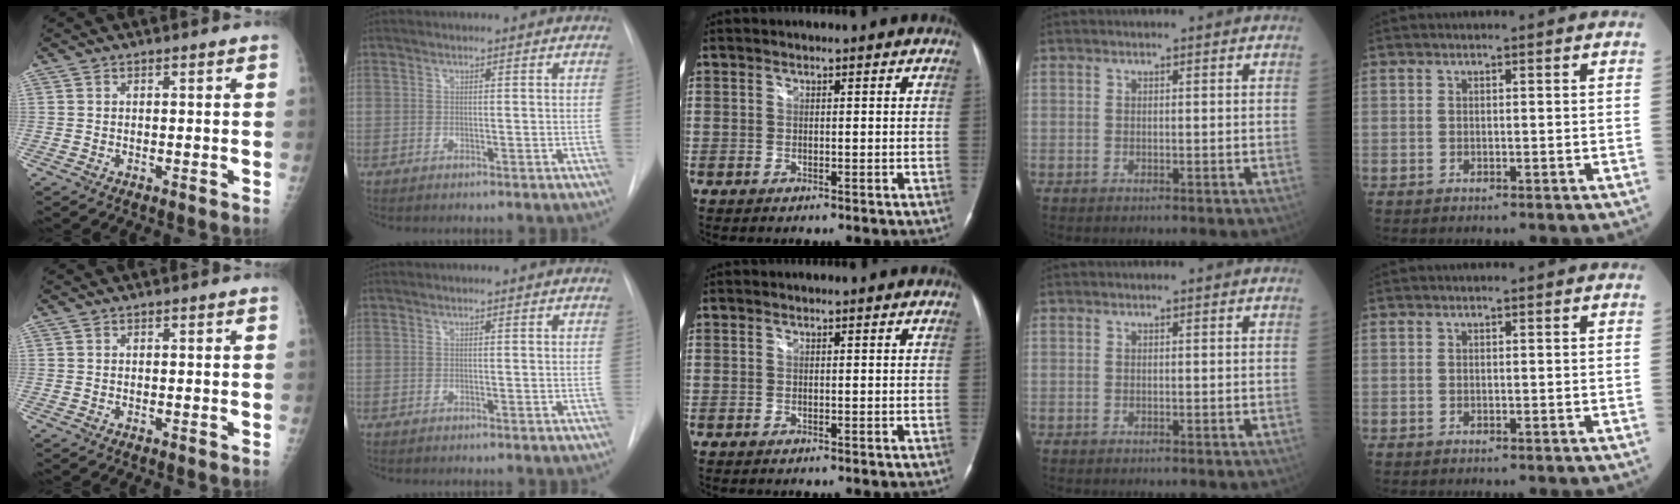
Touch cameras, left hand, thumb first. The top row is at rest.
{}